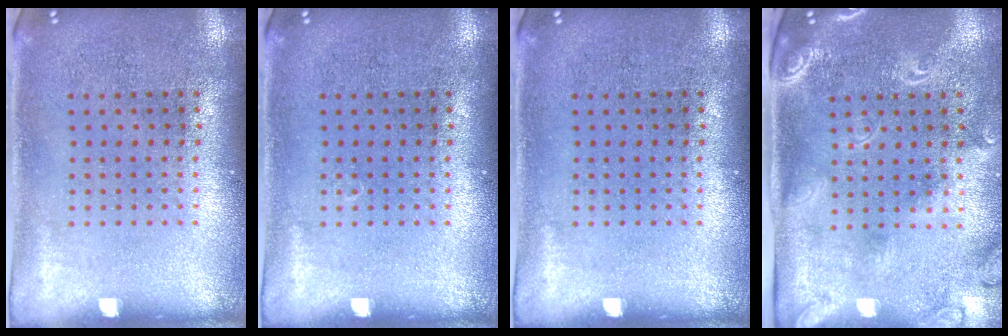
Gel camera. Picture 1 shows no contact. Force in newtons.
{"total": 0.0}
{"total": 0.0}
{"total": 2.4, "press": 1.8, "slide": 1.6}